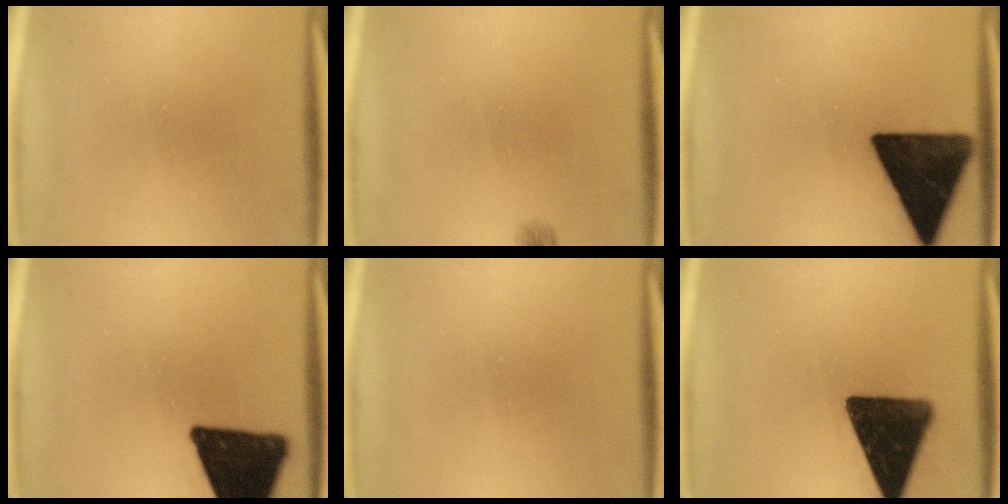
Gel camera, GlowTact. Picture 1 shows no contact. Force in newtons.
{"total": 1.3}
{"total": 15.8}
{"total": 18.1}
{"total": 0.0}
{"total": 15.9}